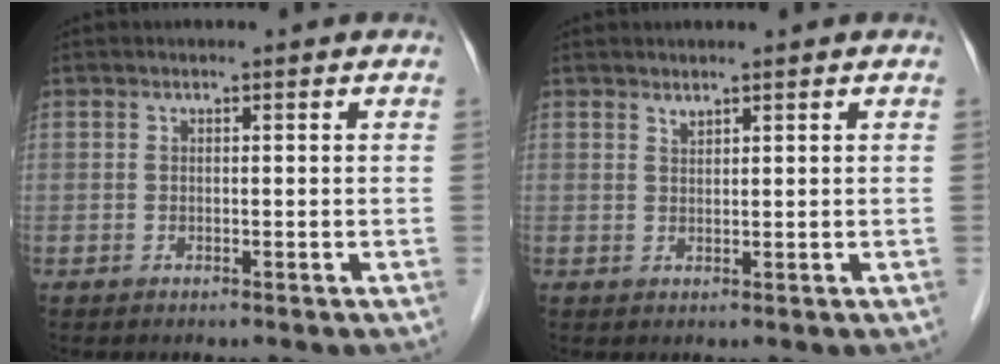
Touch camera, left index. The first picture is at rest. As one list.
[{"total": 0.6, "force": [0.6, 0.0, 0.1], "torque": [-0.003, -0.002, 0.012]}]